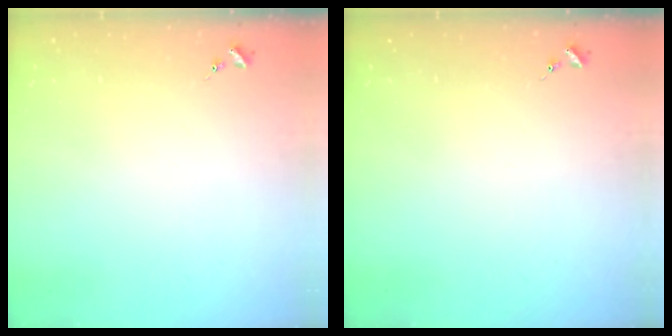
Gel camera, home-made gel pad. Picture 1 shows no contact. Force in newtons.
{"total": 0.0}